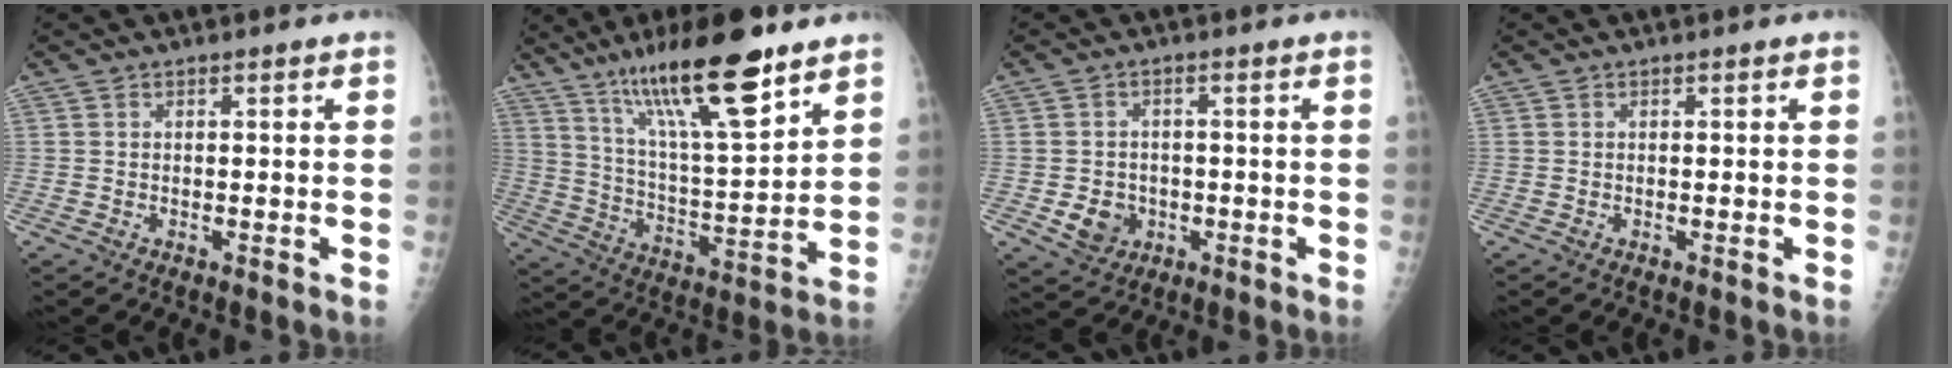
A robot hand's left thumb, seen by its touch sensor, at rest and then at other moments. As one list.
[{"total": 19.8, "force": [13.1, 3.9, 14.4], "torque": [-0.228, -0.062, 0.232]}, {"total": 5.4, "force": [-1.4, 4.6, 2.3], "torque": [-0.021, 0.005, -0.014]}, {"total": 0.0}]